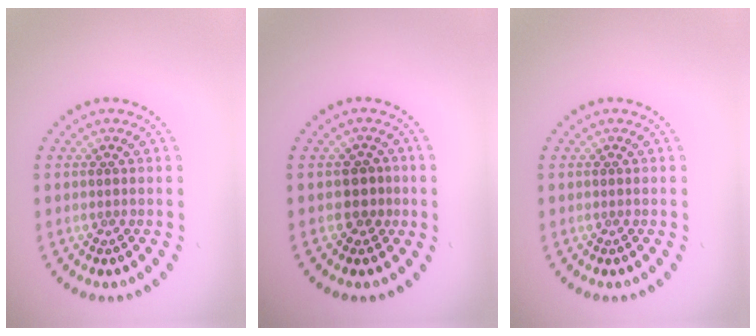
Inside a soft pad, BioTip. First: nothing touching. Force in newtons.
{"total": 1.6, "press": 1.4, "slide": 0.9}
{"total": 0.0}